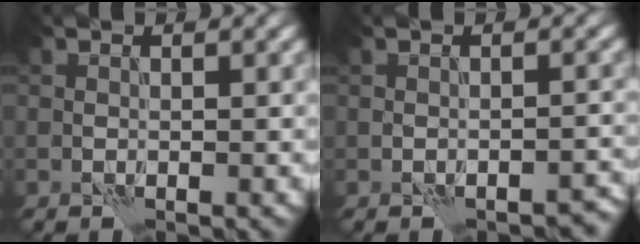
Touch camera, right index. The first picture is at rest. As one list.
[{"total": 1.7, "force": [-1.5, 0.5, 0.6], "torque": [-0.009, 0.003, -0.019]}]